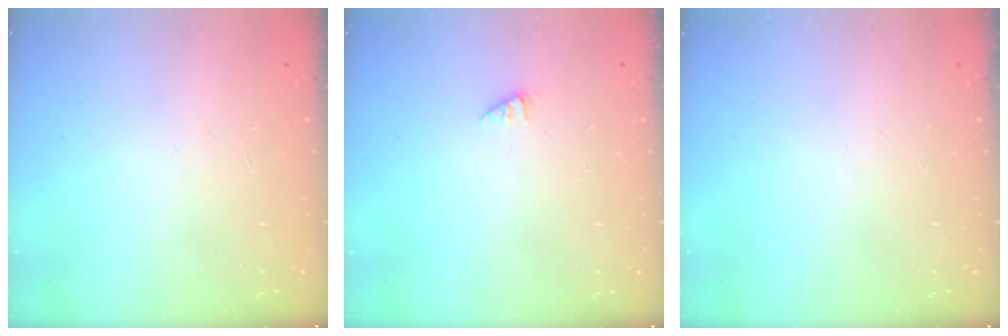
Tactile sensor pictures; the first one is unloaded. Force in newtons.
{"total": 0.7, "press": 0.7, "slide": 0.2}
{"total": 0.0}